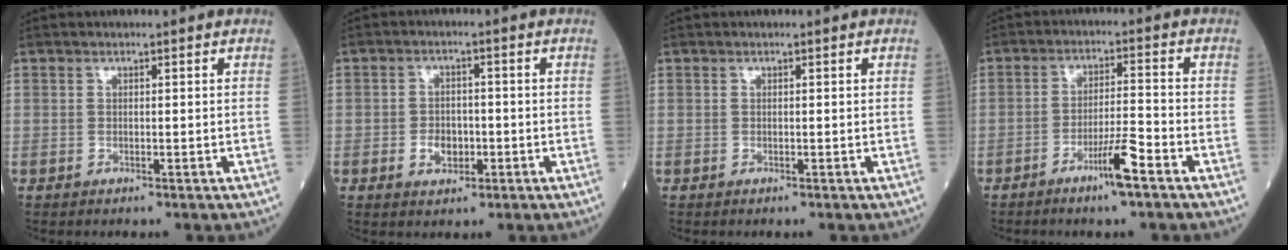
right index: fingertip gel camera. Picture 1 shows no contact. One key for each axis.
{"total": 3.7, "fx": -1.0, "fy": 2.6, "fz": 2.4, "tx": -0.038, "ty": 0.004, "tz": -0.013}
{"total": 0.0}
{"total": 5.8, "fx": -3.5, "fy": -0.1, "fz": 4.6, "tx": -0.081, "ty": -0.005, "tz": -0.065}